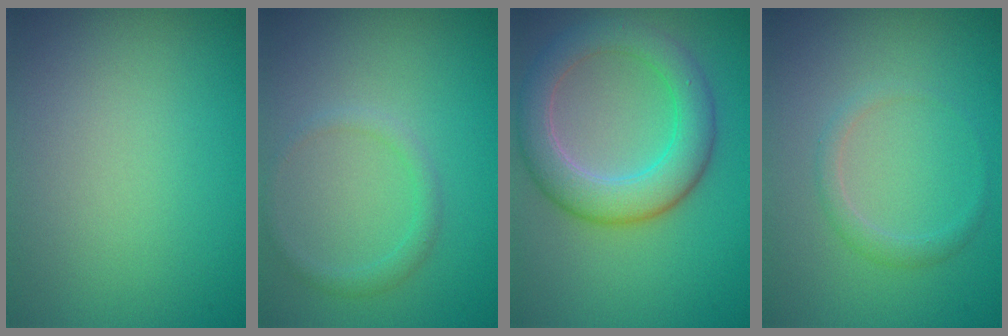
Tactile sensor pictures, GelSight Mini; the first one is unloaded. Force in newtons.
{"total": 1.4, "press": 1.4, "slide": 0.0}
{"total": 5.8, "press": 5.8, "slide": 0.5}
{"total": 1.3, "press": 1.3, "slide": 0.1}